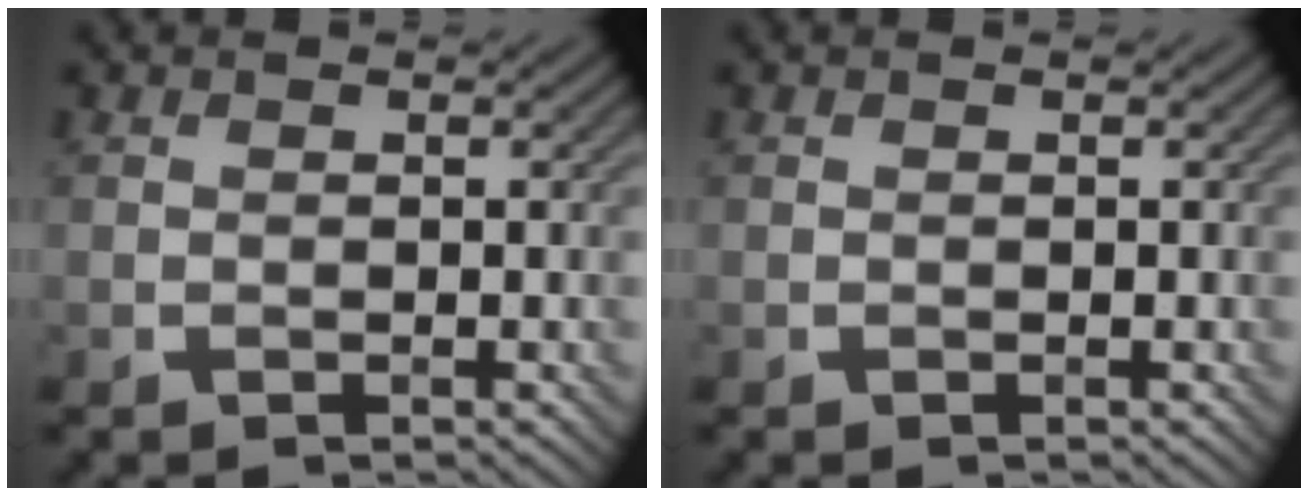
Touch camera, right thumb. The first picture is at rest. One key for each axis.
{"total": 0.0}